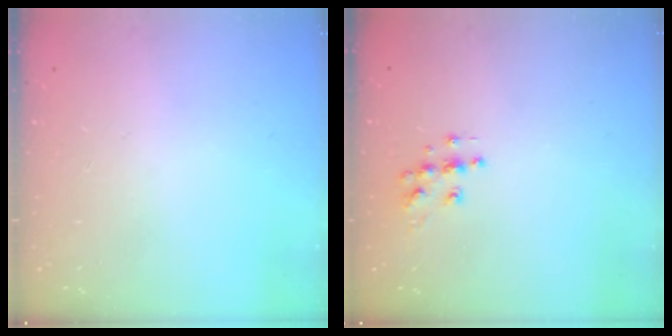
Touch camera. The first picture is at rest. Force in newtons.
{"total": 7.3, "press": 7.3, "slide": 0.2}